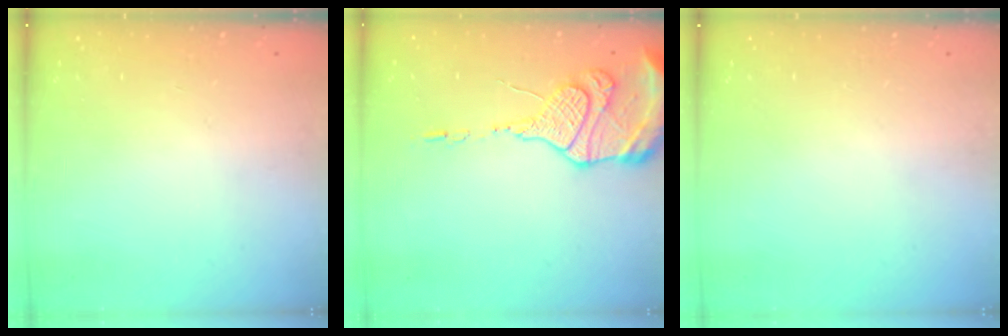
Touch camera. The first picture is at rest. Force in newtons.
{"total": 15.6, "press": 15.1, "slide": 3.7}
{"total": 0.0}